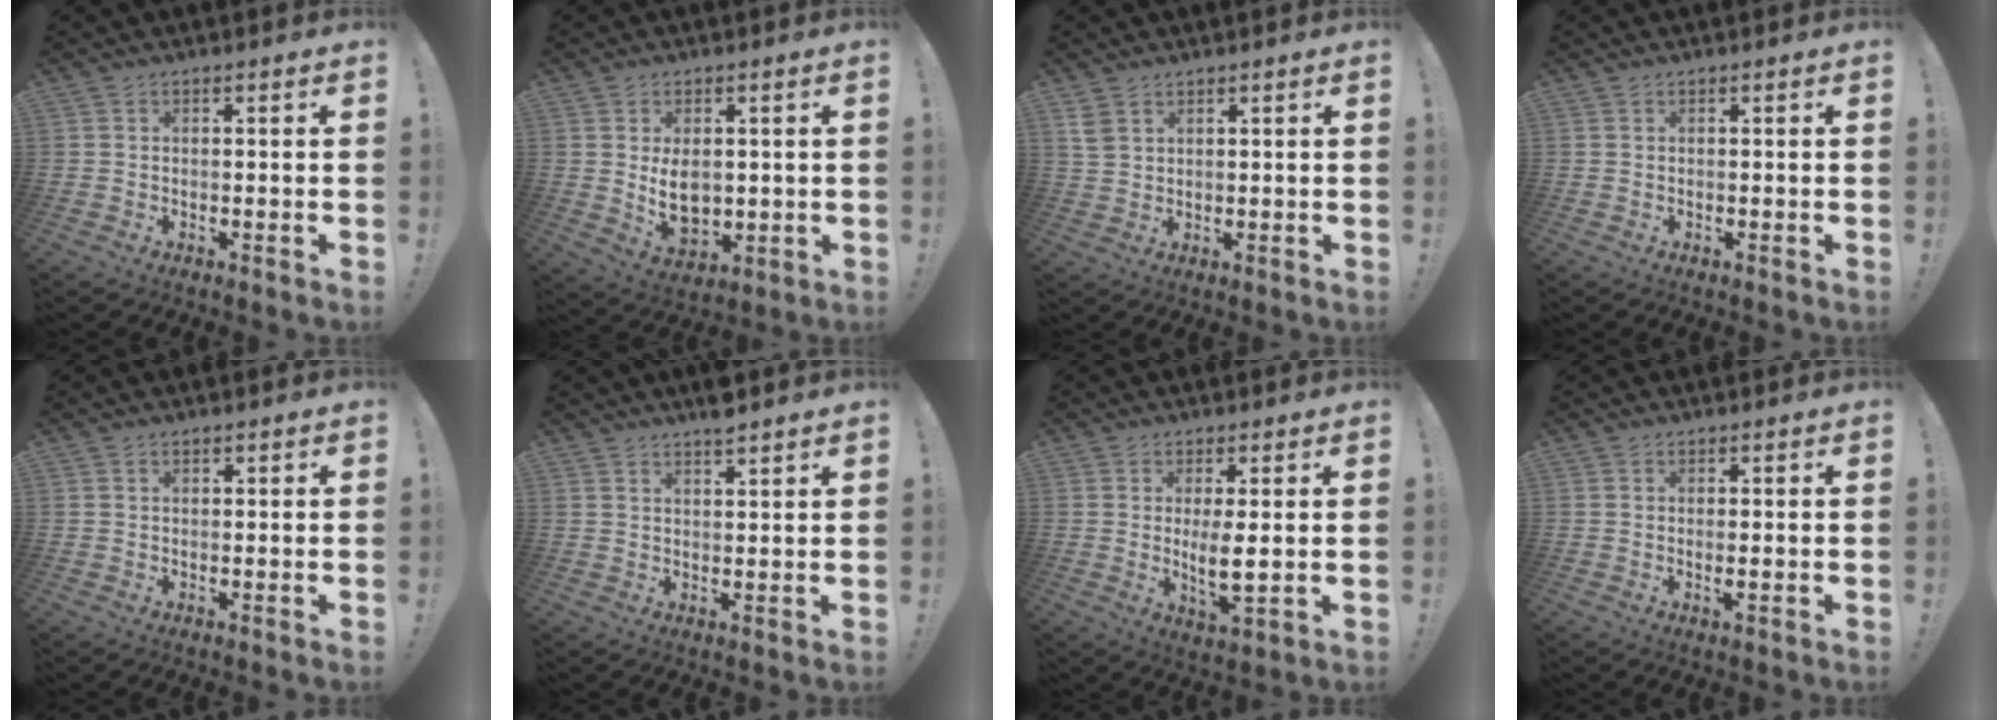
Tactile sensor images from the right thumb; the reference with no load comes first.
{"total": 8.0, "force": [0.8, 5.7, 5.6], "torque": [-0.088, -0.011, 0.017]}
{"total": 4.0, "force": [2.3, 2.7, 1.8], "torque": [-0.026, -0.007, 0.044]}
{"total": 0.0}
{"total": 0.7, "force": [0.6, 0.3, 0.1], "torque": [0.006, -0.002, 0.010]}
{"total": 4.0, "force": [3.4, 0.8, 1.8], "torque": [-0.019, -0.022, 0.059]}
{"total": 6.7, "force": [0.6, 1.8, 6.4], "torque": [-0.110, -0.018, 0.009]}
{"total": 1.7, "force": [0.2, 0.1, 1.7], "torque": [-0.029, -0.004, 0.003]}